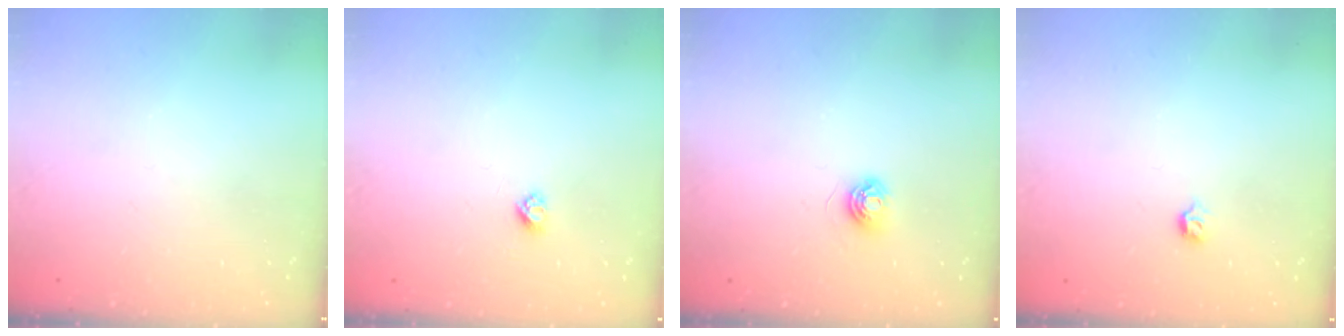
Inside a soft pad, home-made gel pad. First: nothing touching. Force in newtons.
{"total": 2.7, "press": 2.6, "slide": 0.3}
{"total": 5.0, "press": 4.9, "slide": 0.6}
{"total": 2.8, "press": 2.7, "slide": 0.8}